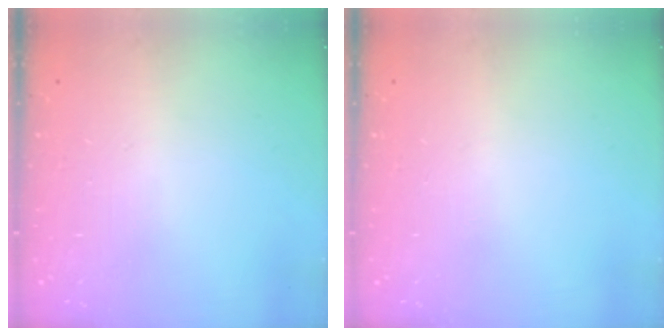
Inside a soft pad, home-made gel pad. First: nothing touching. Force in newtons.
{"total": 0.0}